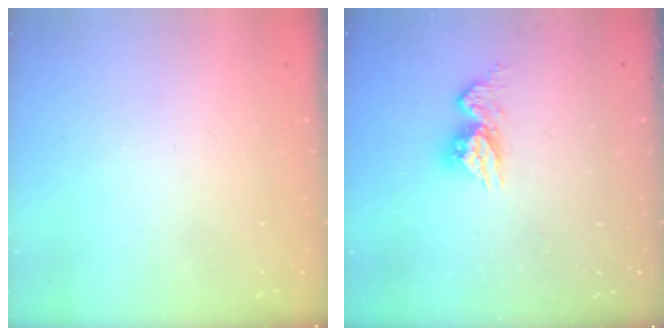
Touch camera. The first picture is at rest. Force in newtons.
{"total": 9.3, "press": 9.3, "slide": 0.9}